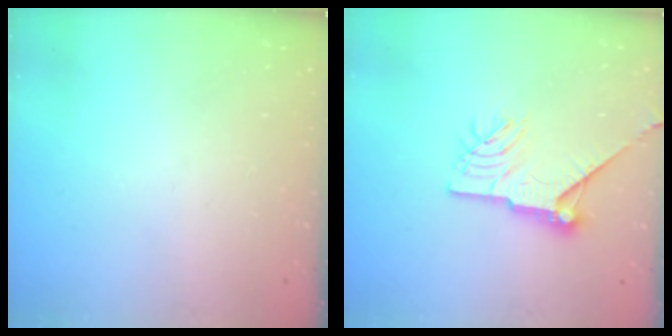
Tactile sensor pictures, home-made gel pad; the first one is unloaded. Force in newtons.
{"total": 12.0, "press": 12.0, "slide": 1.1}